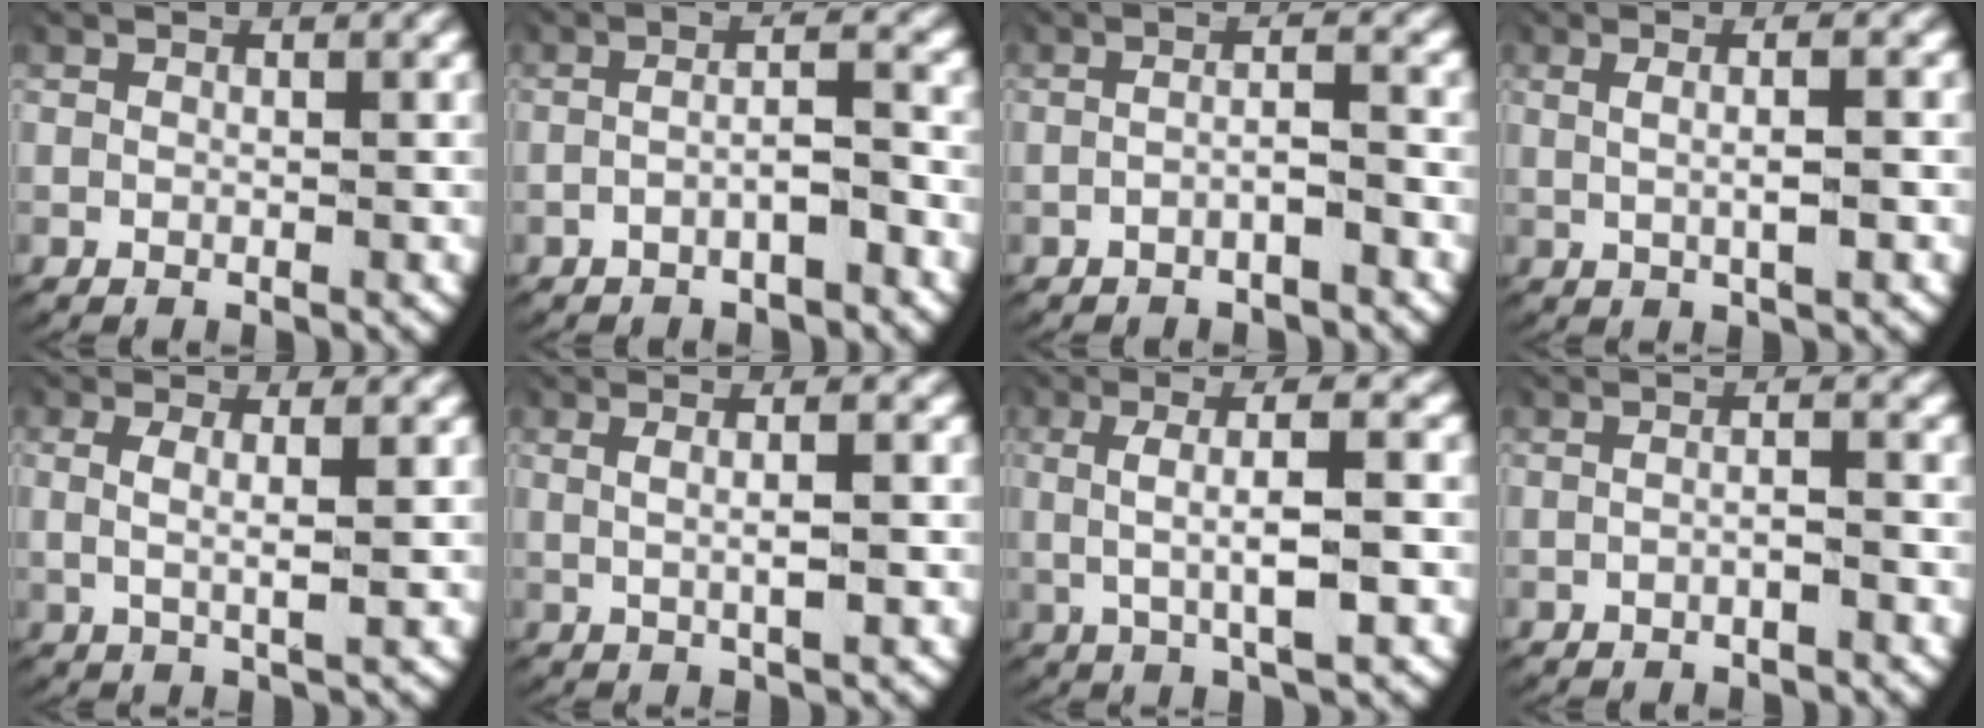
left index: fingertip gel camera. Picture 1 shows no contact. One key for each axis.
{"total": 2.9, "fx": -1.2, "fy": 0.4, "fz": 2.6, "tx": -0.040, "ty": 0.002, "tz": -0.021}
{"total": 2.1, "fx": -0.9, "fy": 0.2, "fz": 1.9, "tx": -0.029, "ty": 0.000, "tz": -0.017}
{"total": 2.9, "fx": 0.4, "fy": 0.6, "fz": 2.8, "tx": -0.044, "ty": 0.004, "tz": 0.013}
{"total": 2.8, "fx": 0.7, "fy": 0.8, "fz": 2.6, "tx": -0.056, "ty": -0.009, "tz": 0.020}
{"total": 2.9, "fx": 0.6, "fy": 0.6, "fz": 2.8, "tx": -0.045, "ty": 0.002, "tz": 0.015}
{"total": 5.9, "fx": 1.5, "fy": 1.3, "fz": 5.5, "tx": -0.091, "ty": 0.015, "tz": 0.024}
{"total": 1.4, "fx": -0.6, "fy": 0.0, "fz": 1.3, "tx": -0.023, "ty": -0.002, "tz": -0.011}